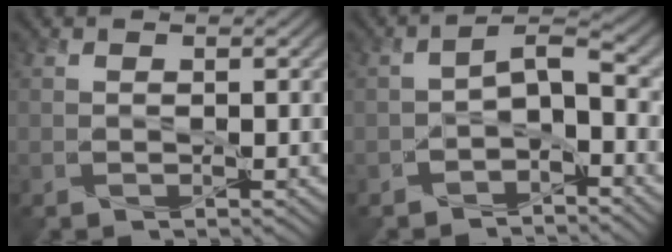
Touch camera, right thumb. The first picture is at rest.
{"total": 4.2, "force": [-2.5, 2.1, 2.5], "torque": [-0.035, 0.005, -0.049]}